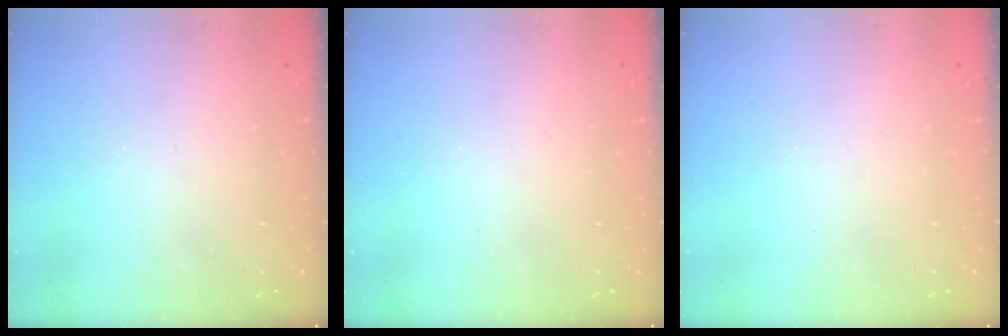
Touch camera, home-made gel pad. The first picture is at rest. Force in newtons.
{"total": 0.0}
{"total": 0.0}